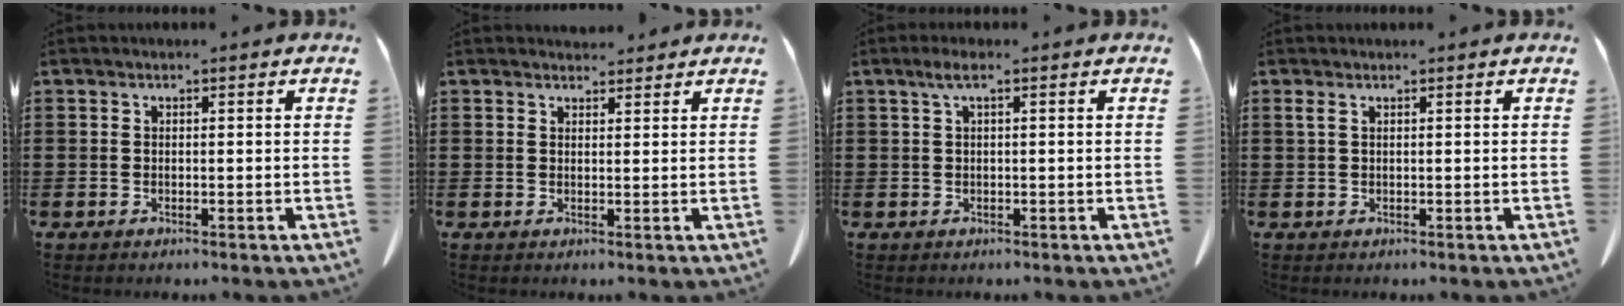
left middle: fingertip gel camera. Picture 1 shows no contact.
{"total": 1.9, "force": [1.8, 0.5, 0.1], "torque": [0.003, -0.001, 0.033]}
{"total": 1.8, "force": [0.4, 0.1, 1.8], "torque": [-0.034, 0.000, 0.007]}
{"total": 0.9, "force": [0.3, 0.2, 0.8], "torque": [-0.019, 0.000, 0.004]}